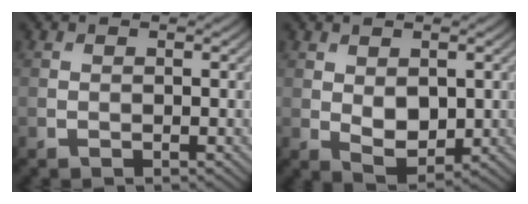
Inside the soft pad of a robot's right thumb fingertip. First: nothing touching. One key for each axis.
{"total": 4.0, "fx": 0.5, "fy": 2.5, "fz": 3.1, "tx": -0.062, "ty": -0.009, "tz": 0.017}